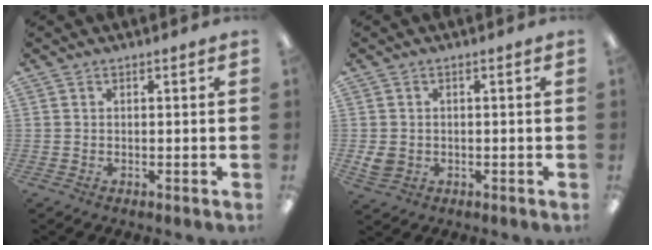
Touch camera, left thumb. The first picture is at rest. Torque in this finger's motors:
{"motor_torque": [-0.16, 0.23, -0.14, 0.07, 0.02]}